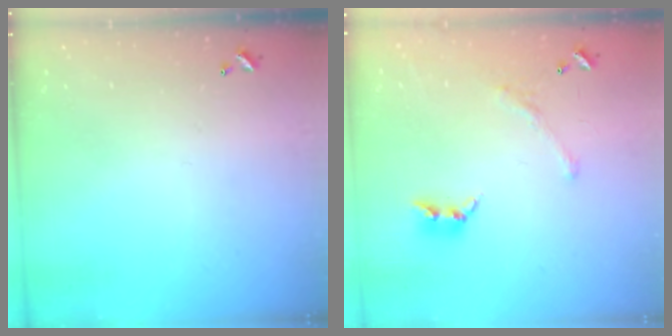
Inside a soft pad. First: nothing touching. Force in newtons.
{"total": 1.6, "press": 1.1, "slide": 1.1}